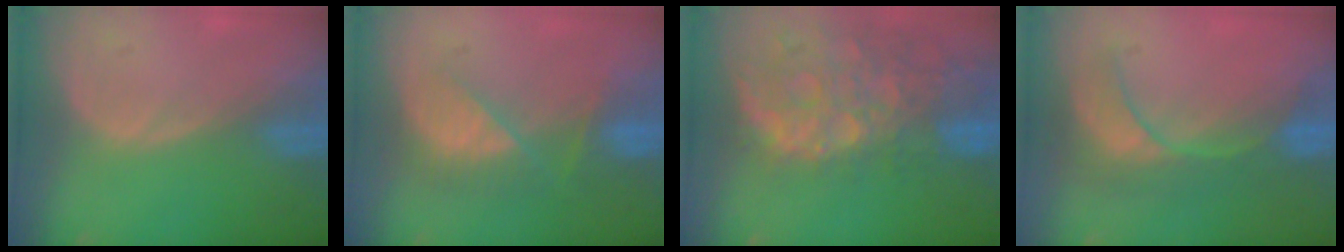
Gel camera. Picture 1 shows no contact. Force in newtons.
{"total": 7.6, "press": 6.9, "slide": 3.1}
{"total": 13.9, "press": 11.3, "slide": 8.1}
{"total": 7.9, "press": 7.4, "slide": 2.6}